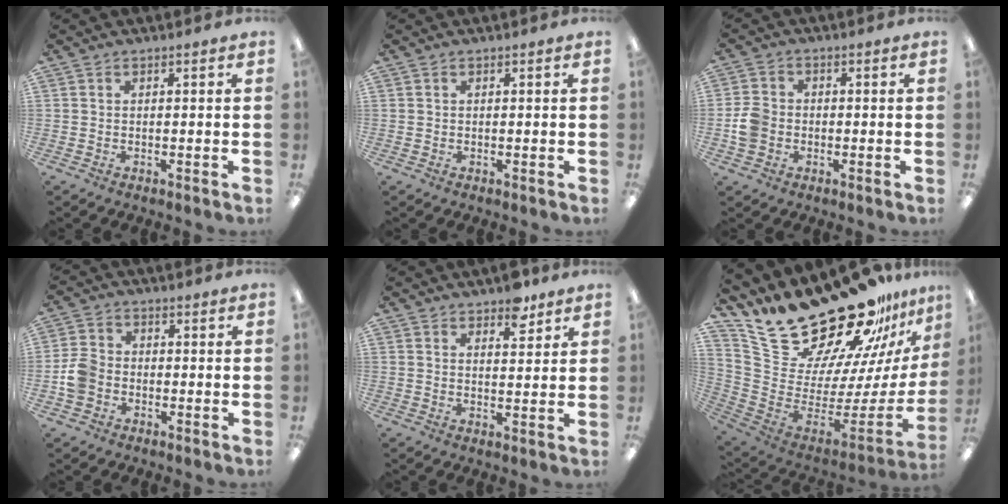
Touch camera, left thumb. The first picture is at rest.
{"total": 0.5, "force": [0.2, 0.5, -0.1], "torque": [0.003, 0.004, 0.002]}
{"total": 5.8, "force": [-1.0, 5.0, 2.8], "torque": [-0.048, 0.011, -0.017]}
{"total": 6.1, "force": [-1.7, 5.1, 3.0], "torque": [-0.064, 0.018, -0.030]}
{"total": 5.9, "force": [4.6, 2.7, 2.4], "torque": [-0.017, -0.026, 0.078]}
{"total": 29.2, "force": [23.5, 10.4, 14.0], "torque": [-0.205, -0.197, 0.437]}